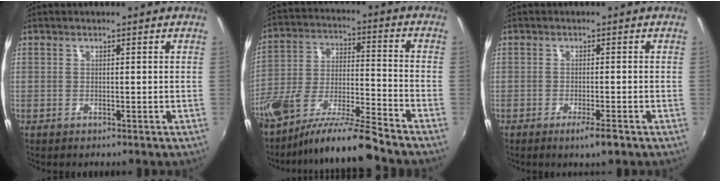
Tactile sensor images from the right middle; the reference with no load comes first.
{"total": 12.8, "force": [-10.6, 0.1, 7.1], "torque": [-0.142, -0.010, -0.196]}
{"total": 3.0, "force": [-1.9, 0.0, 2.3], "torque": [-0.045, -0.007, -0.033]}